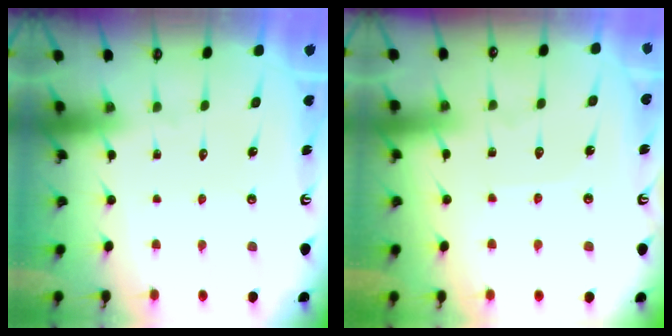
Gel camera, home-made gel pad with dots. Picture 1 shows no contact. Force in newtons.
{"total": 3.6, "press": 3.6, "slide": 0.4}